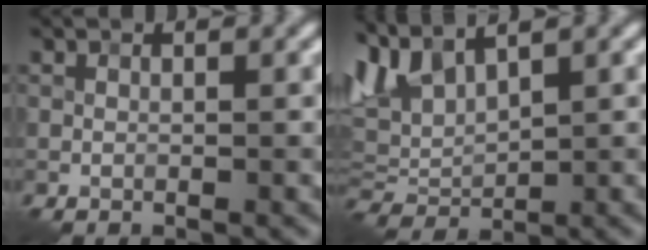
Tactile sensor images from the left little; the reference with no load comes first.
{"total": 4.3, "force": [2.7, 1.9, 2.7], "torque": [-0.069, -0.001, 0.057]}